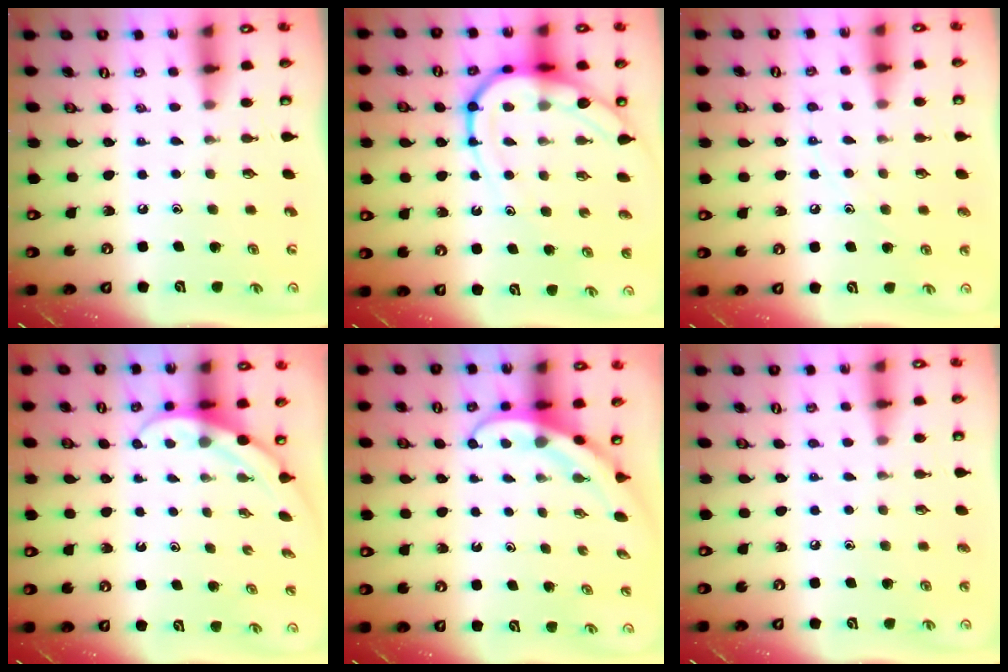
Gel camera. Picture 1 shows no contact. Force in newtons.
{"total": 13.8, "press": 13.8, "slide": 1.2}
{"total": 8.2, "press": 8.2, "slide": 0.6}
{"total": 4.8, "press": 4.8, "slide": 0.3}
{"total": 3.8, "press": 3.8, "slide": 0.3}
{"total": 3.1, "press": 3.1, "slide": 0.4}